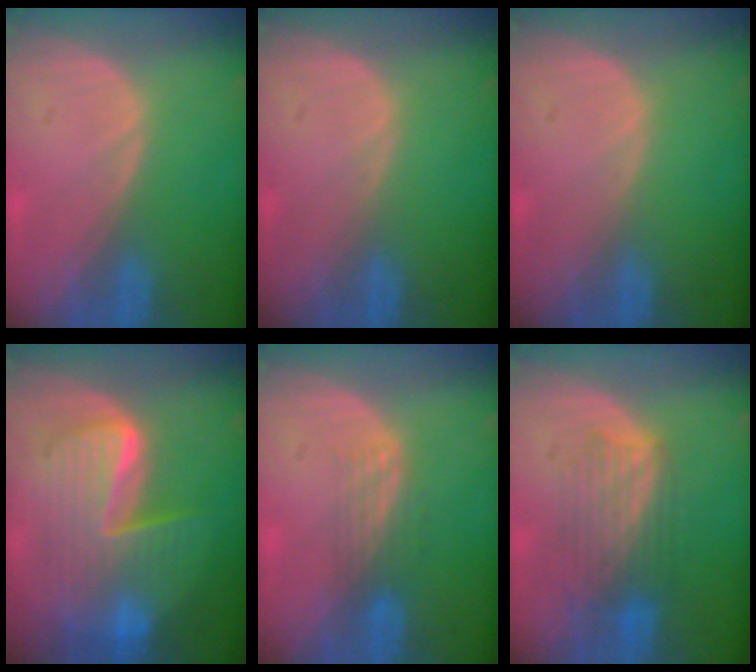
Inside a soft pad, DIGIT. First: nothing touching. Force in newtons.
{"total": 0.0}
{"total": 0.0}
{"total": 10.1, "press": 10.1, "slide": 1.0}
{"total": 3.3, "press": 2.8, "slide": 1.8}
{"total": 6.1, "press": 6.1, "slide": 0.6}